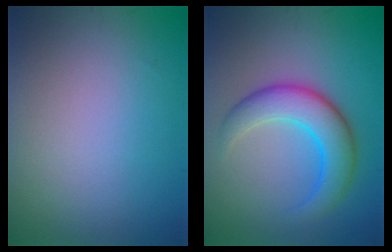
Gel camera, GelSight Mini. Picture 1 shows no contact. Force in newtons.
{"total": 5.7, "press": 5.7, "slide": 0.3}